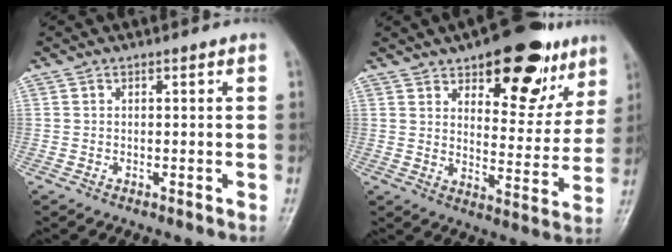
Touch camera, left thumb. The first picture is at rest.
{"total": 18.5, "force": [11.0, 8.6, 12.1], "torque": [-0.105, -0.047, 0.156]}